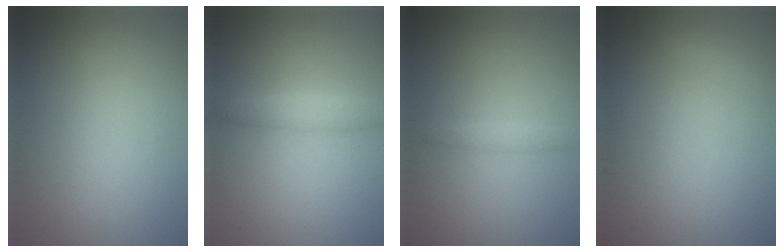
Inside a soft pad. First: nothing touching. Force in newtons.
{"total": 2.0, "press": 2.0, "slide": 0.2}
{"total": 1.0, "press": 0.9, "slide": 0.2}
{"total": 1.0, "press": 1.0, "slide": 0.0}